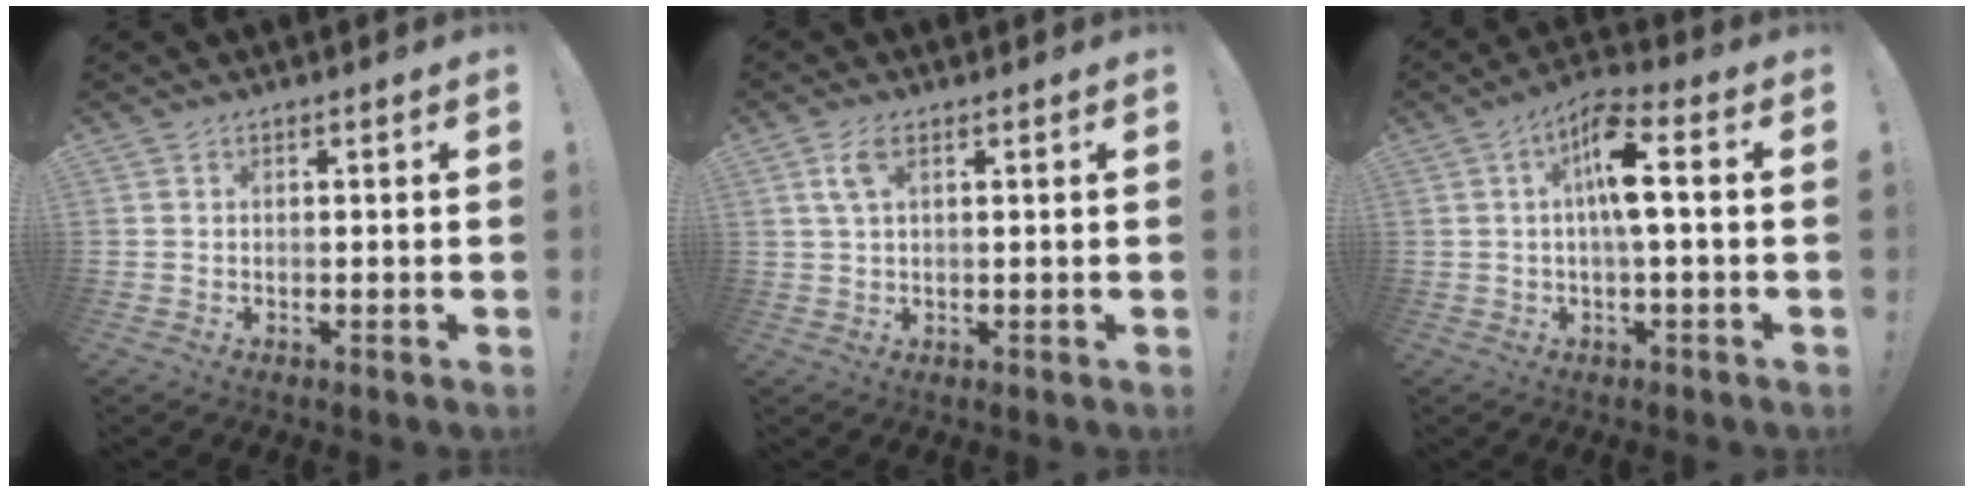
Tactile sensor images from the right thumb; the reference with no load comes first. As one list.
[{"total": 4.6, "force": [1.8, 2.1, 3.7], "torque": [-0.069, 0.004, 0.033]}, {"total": 10.6, "force": [1.5, 2.7, 10.2], "torque": [-0.167, 0.001, 0.021]}]